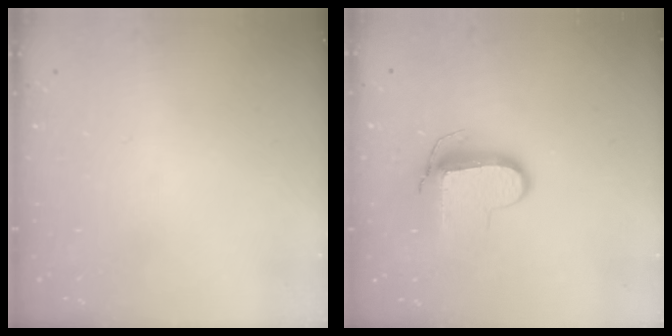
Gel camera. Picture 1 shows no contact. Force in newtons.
{"total": 9.5, "press": 9.5, "slide": 0.8}